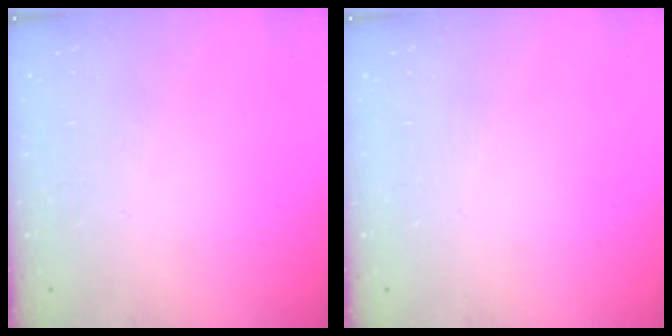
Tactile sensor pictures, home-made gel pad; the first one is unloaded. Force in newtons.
{"total": 0.0}